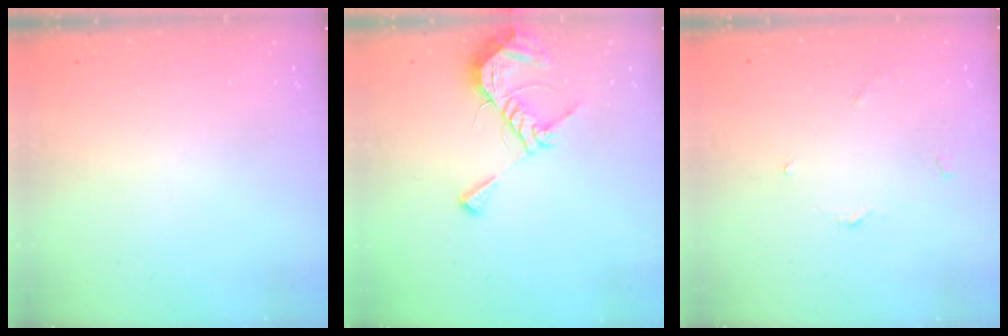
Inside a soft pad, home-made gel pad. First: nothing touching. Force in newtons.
{"total": 9.9, "press": 9.9, "slide": 0.6}
{"total": 2.8, "press": 2.8, "slide": 0.3}